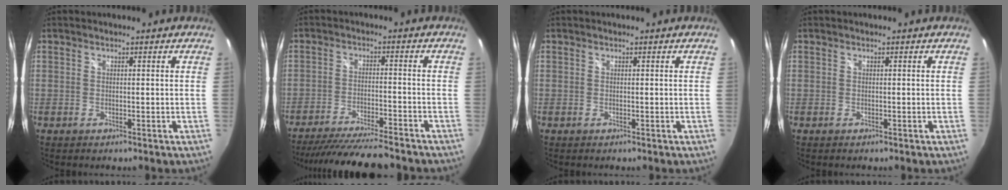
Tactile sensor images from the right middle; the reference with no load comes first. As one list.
[{"total": 15.7, "force": [-13.9, 1.5, 7.1], "torque": [-0.141, -0.019, -0.217]}, {"total": 0.0}, {"total": 0.0}]